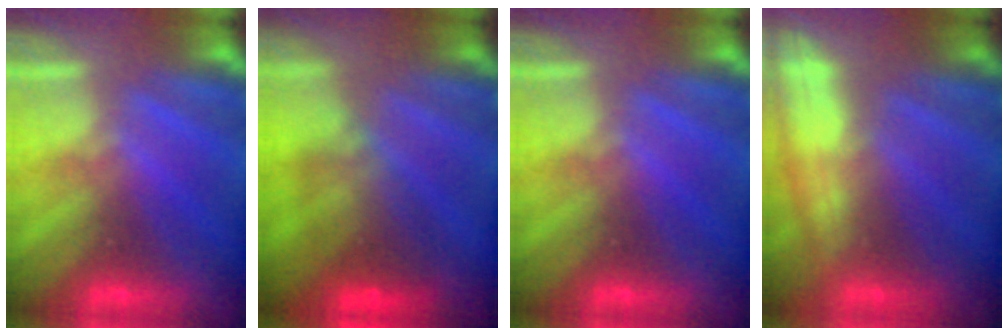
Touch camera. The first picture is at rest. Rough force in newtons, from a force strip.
{"total": 7.0}
{"total": 0.0}
{"total": 2.7}